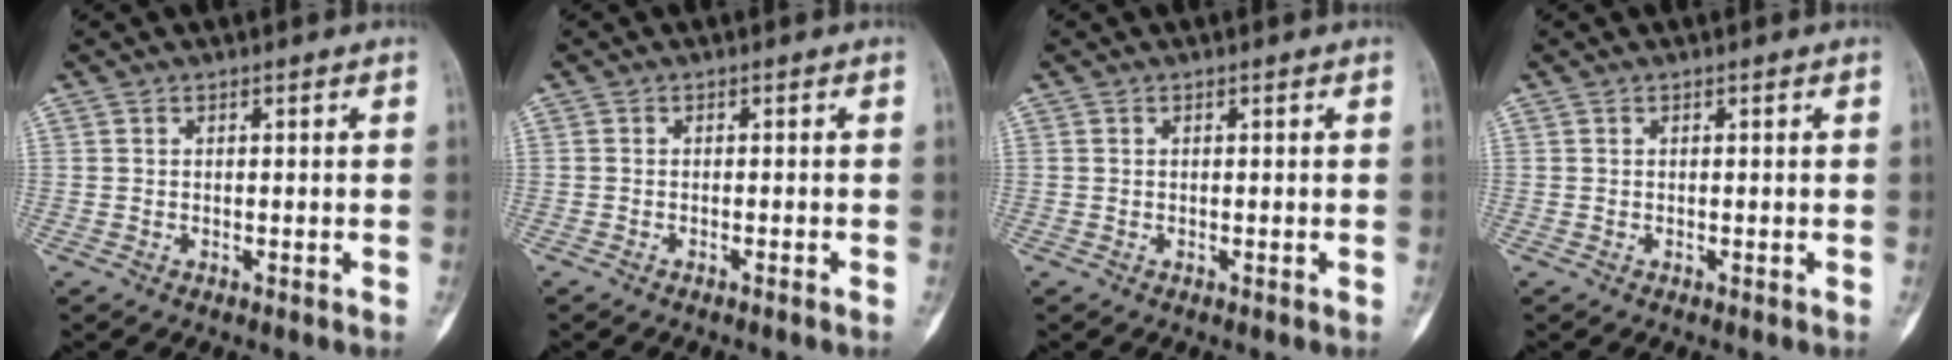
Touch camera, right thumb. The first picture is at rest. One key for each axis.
{"total": 0.8, "fx": -0.6, "fy": -0.2, "fz": 0.4, "tx": -0.010, "ty": 0.005, "tz": -0.009}
{"total": 0.0}
{"total": 0.0}